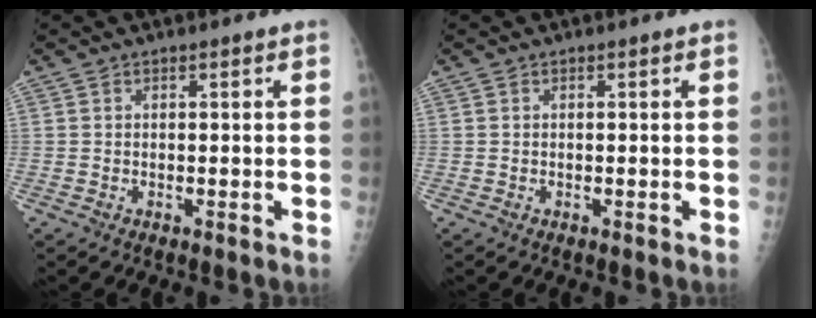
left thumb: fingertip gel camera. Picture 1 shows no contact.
{"total": 0.0}